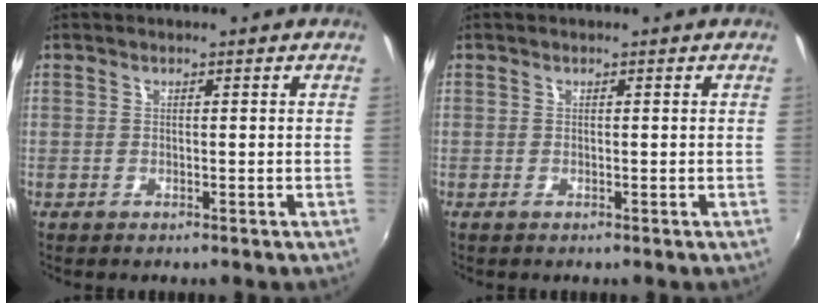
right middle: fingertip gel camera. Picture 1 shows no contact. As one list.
[{"total": 0.0}]